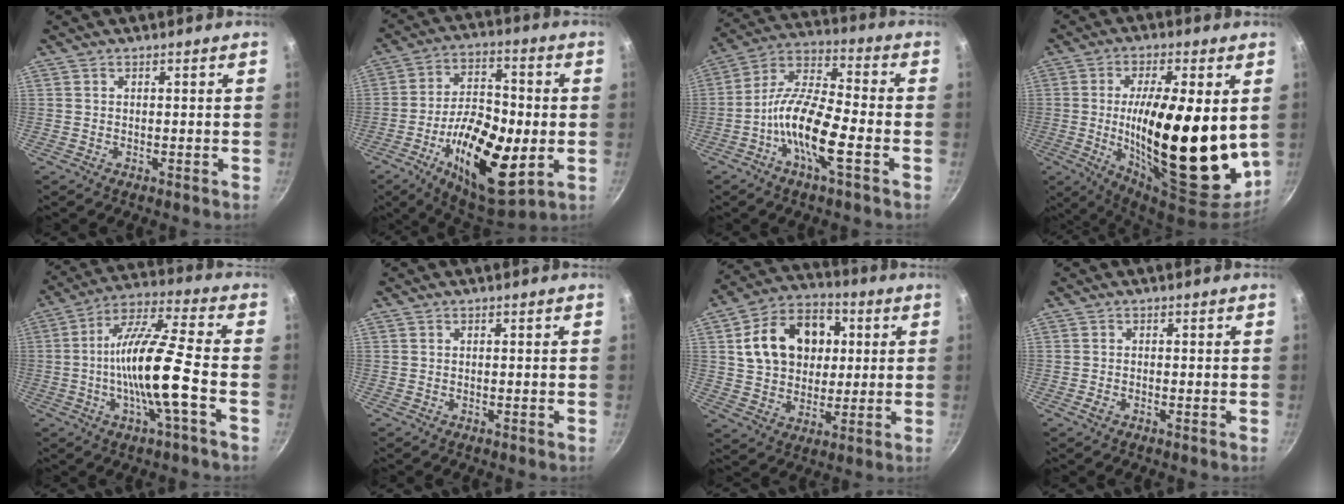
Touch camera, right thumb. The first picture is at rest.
{"total": 20.3, "force": [-4.7, 9.2, 17.5], "torque": [-0.282, 0.012, -0.077]}
{"total": 13.5, "force": [-4.8, 3.9, 12.0], "torque": [-0.225, 0.040, -0.107]}
{"total": 24.4, "force": [0.6, 8.6, 22.9], "torque": [-0.333, -0.027, 0.009]}
{"total": 14.9, "force": [-3.2, 1.7, 14.4], "torque": [-0.261, 0.033, -0.070]}
{"total": 0.0}
{"total": 18.7, "force": [4.2, 14.3, 11.4], "torque": [-0.162, 0.017, 0.064]}
{"total": 0.6, "force": [-0.4, 0.3, 0.4], "torque": [-0.010, 0.002, -0.010]}